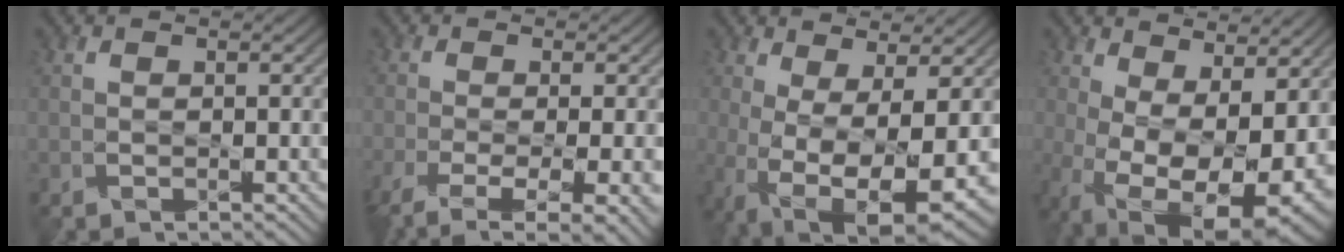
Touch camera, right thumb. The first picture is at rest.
{"total": 9.8, "force": [-5.0, 3.0, 7.8], "torque": [-0.144, -0.024, -0.070]}
{"total": 11.6, "force": [-3.4, 4.4, 10.2], "torque": [-0.203, -0.033, -0.039]}
{"total": 15.9, "force": [-2.1, 8.0, 13.6], "torque": [-0.231, -0.046, 0.006]}